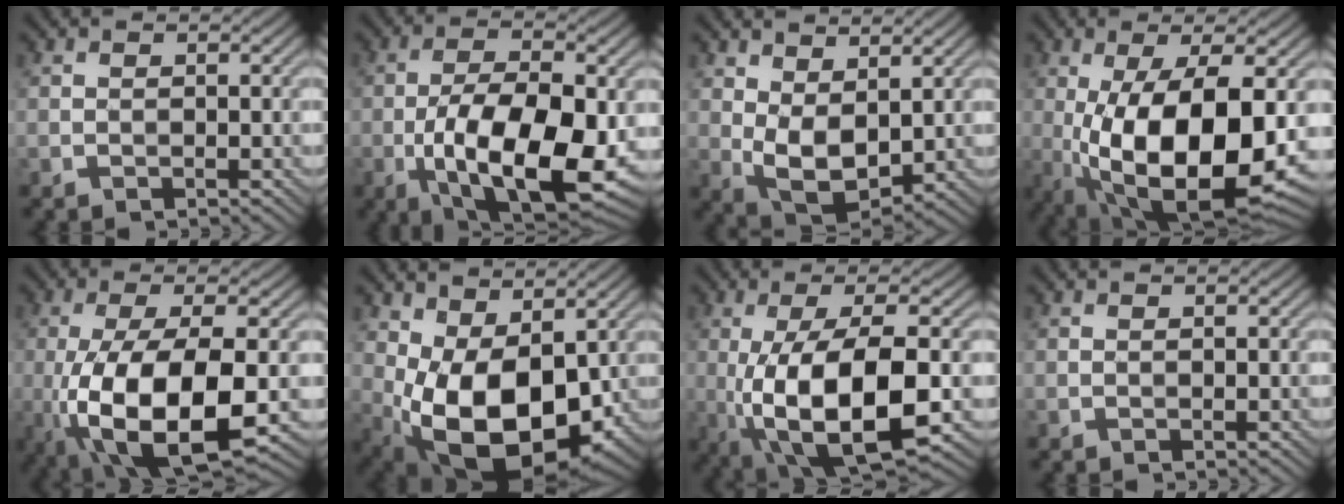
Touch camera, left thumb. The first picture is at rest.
{"total": 14.2, "force": [-4.1, 5.8, 12.2], "torque": [-0.209, -0.017, -0.072]}
{"total": 7.0, "force": [1.7, 3.8, 5.6], "torque": [-0.136, -0.005, 0.038]}
{"total": 15.8, "force": [-2.6, 6.3, 14.2], "torque": [-0.252, -0.017, -0.030]}
{"total": 13.8, "force": [-4.2, 4.6, 12.3], "torque": [-0.250, -0.017, -0.064]}
{"total": 14.8, "force": [-0.8, 8.6, 12.0], "torque": [-0.220, -0.039, 0.002]}
{"total": 13.4, "force": [-2.6, 4.1, 12.5], "torque": [-0.239, -0.006, -0.036]}
{"total": 0.0}